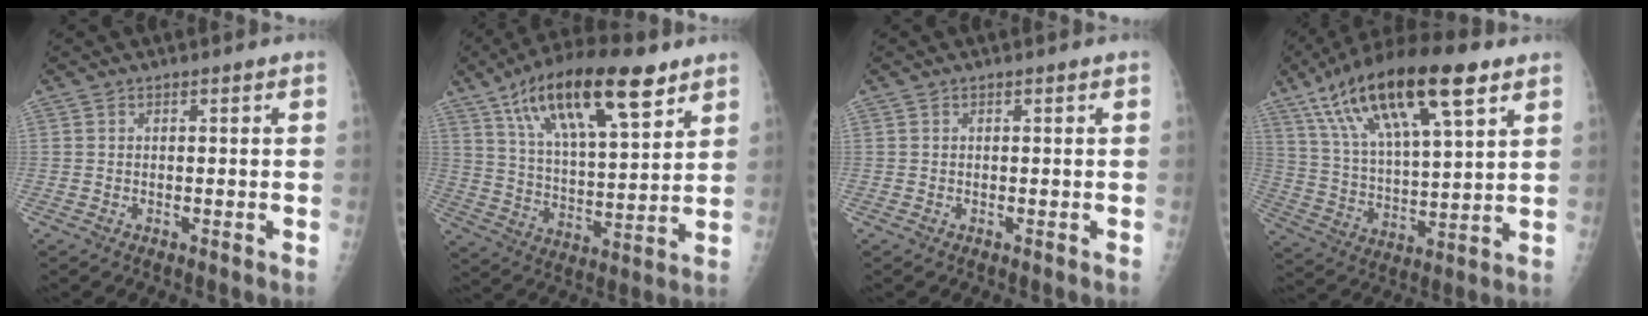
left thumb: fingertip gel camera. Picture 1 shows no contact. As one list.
[{"total": 22.1, "force": [12.6, 7.8, 16.4], "torque": [-0.259, -0.031, 0.219]}, {"total": 0.0}, {"total": 24.0, "force": [12.9, 7.7, 18.8], "torque": [-0.329, -0.016, 0.230]}]